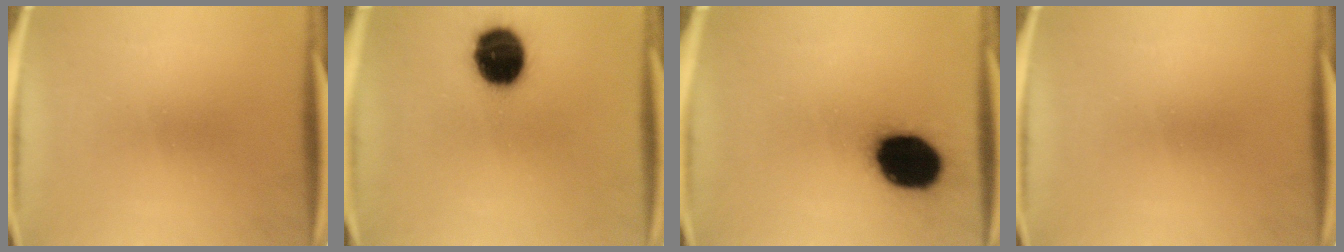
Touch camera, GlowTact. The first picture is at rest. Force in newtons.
{"total": 15.4}
{"total": 19.0}
{"total": 0.0}